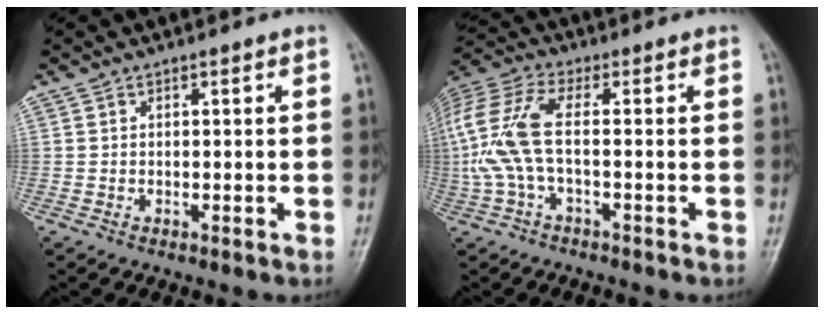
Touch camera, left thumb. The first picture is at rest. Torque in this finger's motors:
{"motor_torque": [1.33, 2.91, 0.16, -0.07, 0.28]}